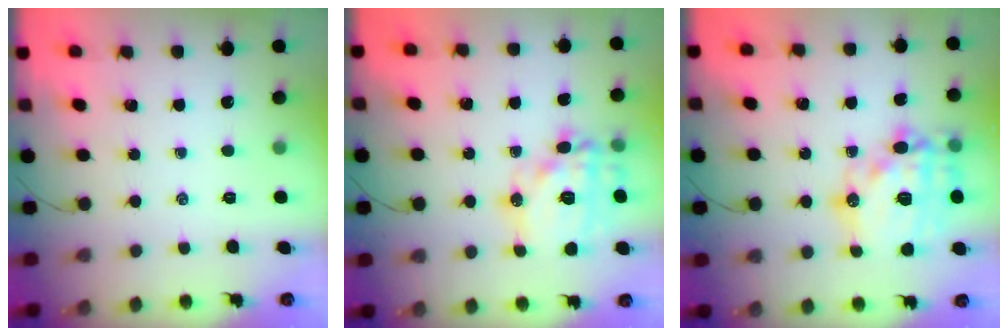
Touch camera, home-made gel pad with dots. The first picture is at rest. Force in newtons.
{"total": 17.9, "press": 17.8, "slide": 1.3}
{"total": 21.8, "press": 21.5, "slide": 3.4}